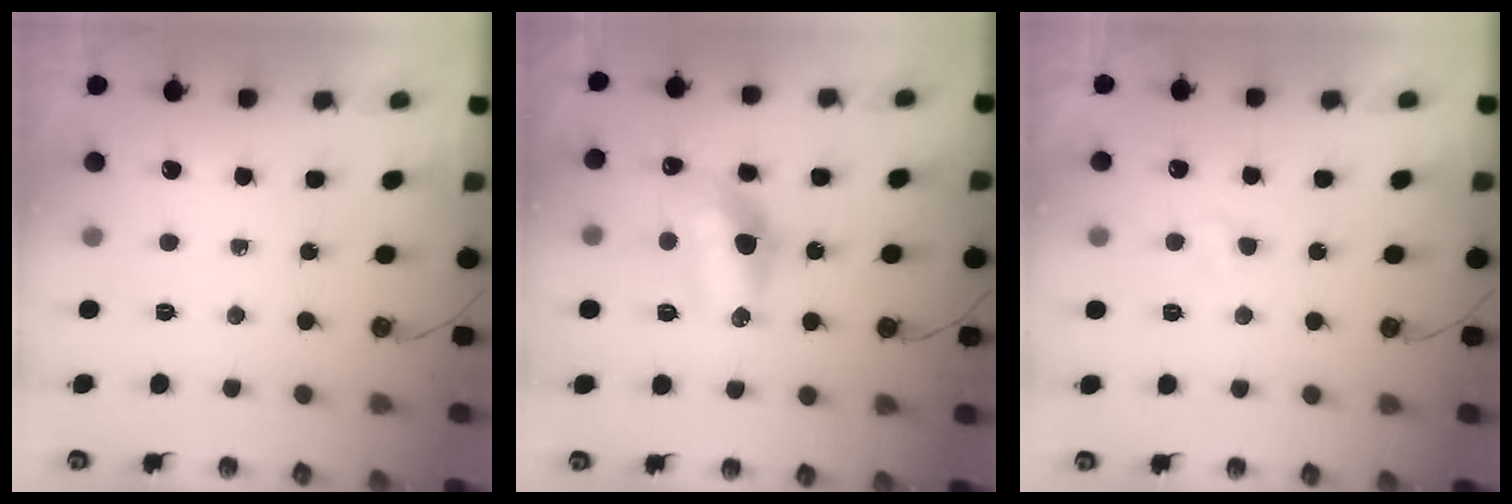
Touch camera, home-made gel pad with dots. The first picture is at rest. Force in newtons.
{"total": 12.8, "press": 12.8, "slide": 0.8}
{"total": 2.9, "press": 2.9, "slide": 0.3}